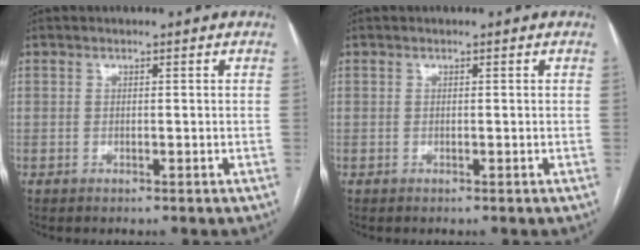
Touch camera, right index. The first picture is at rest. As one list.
[{"total": 0.0}]